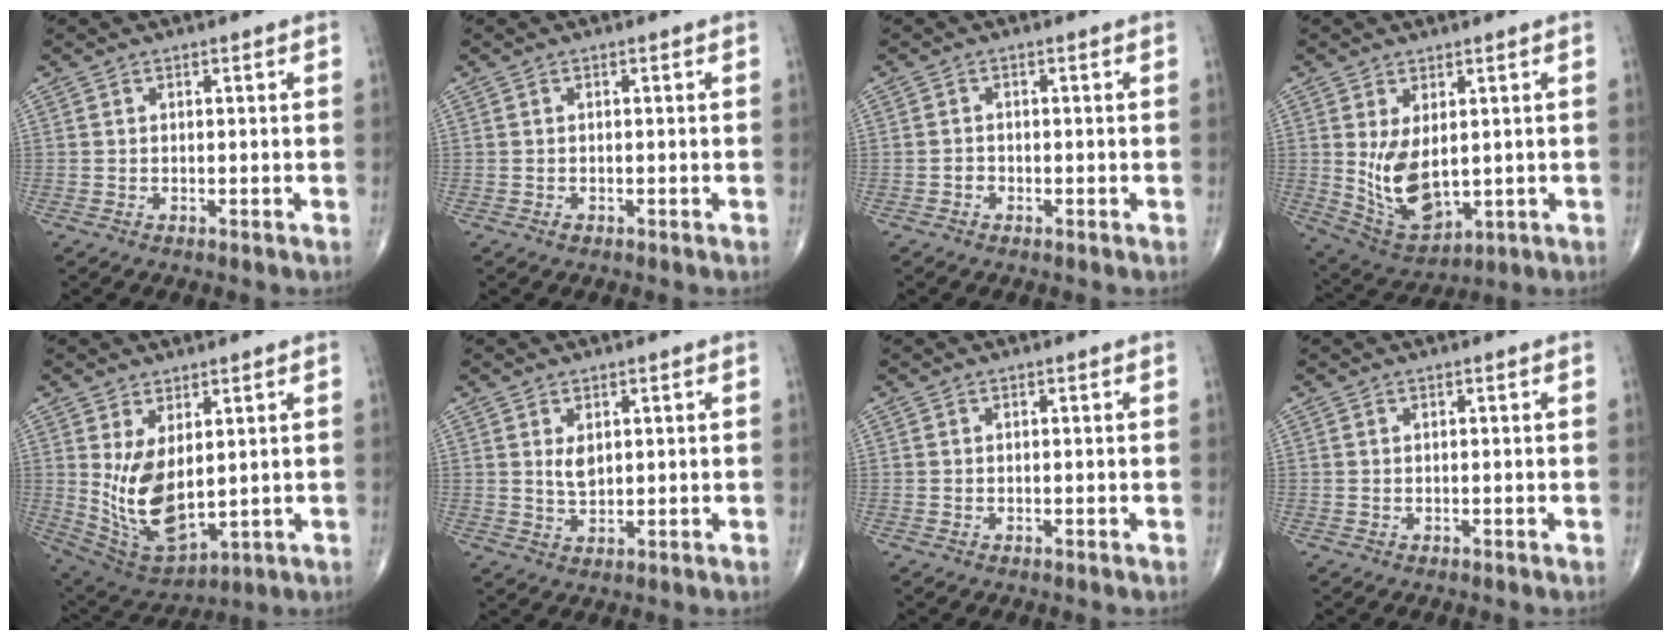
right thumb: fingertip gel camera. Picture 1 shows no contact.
{"total": 0.6, "force": [-0.4, 0.3, 0.2], "torque": [0.000, 0.001, -0.007]}
{"total": 1.0, "force": [-0.6, 0.8, 0.2], "torque": [0.005, 0.004, -0.013]}
{"total": 10.3, "force": [0.7, 5.9, 8.4], "torque": [-0.139, -0.018, 0.037]}
{"total": 12.6, "force": [1.6, 6.6, 10.6], "torque": [-0.187, -0.023, 0.057]}
{"total": 3.1, "force": [1.0, 1.8, 2.3], "torque": [-0.033, -0.011, 0.022]}
{"total": 0.0}
{"total": 0.0}